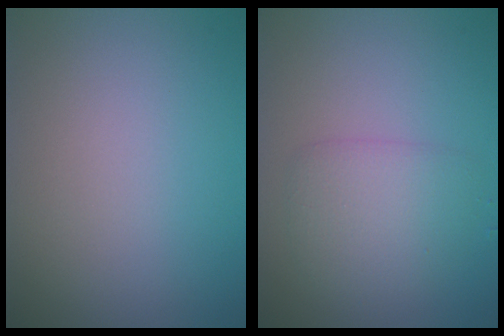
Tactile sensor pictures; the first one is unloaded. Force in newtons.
{"total": 2.9, "press": 2.9, "slide": 0.1}